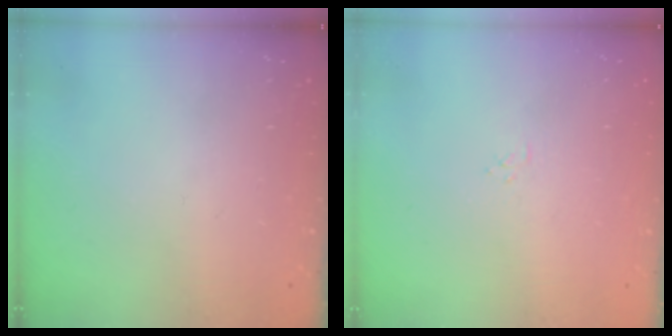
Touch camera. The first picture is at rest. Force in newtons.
{"total": 2.9, "press": 2.9, "slide": 0.3}